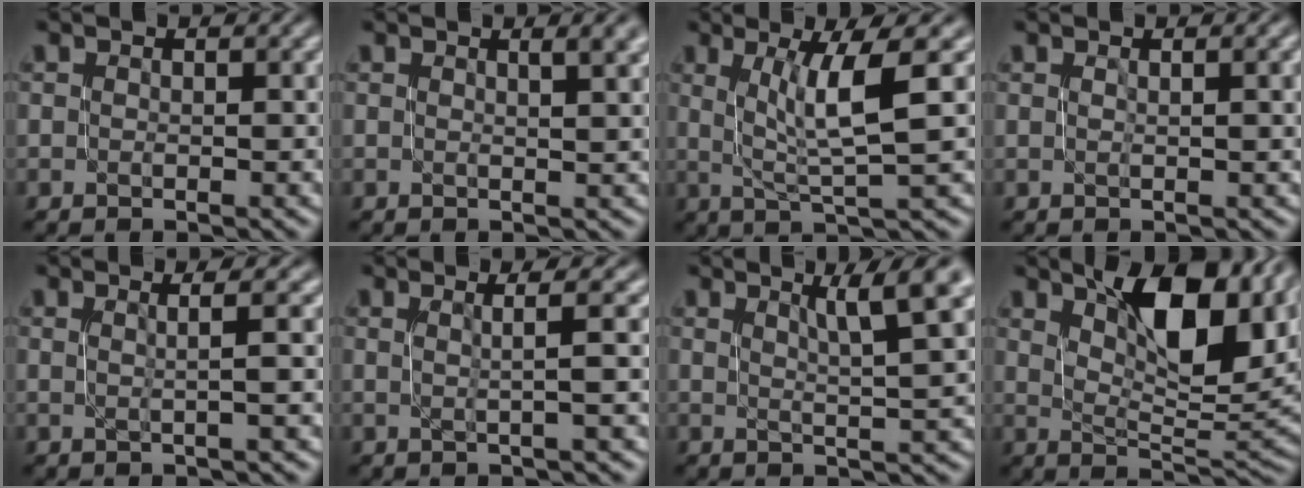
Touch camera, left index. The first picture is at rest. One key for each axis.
{"total": 3.5, "fx": 1.3, "fy": 1.4, "fz": 2.9, "tx": -0.014, "ty": 0.011, "tz": 0.009}
{"total": 5.3, "fx": 1.5, "fy": 0.9, "fz": 5.0, "tx": -0.084, "ty": 0.003, "tz": 0.028}
{"total": 2.4, "fx": 0.5, "fy": 0.8, "fz": 2.2, "tx": -0.020, "ty": 0.006, "tz": 0.003}
{"total": 2.2, "fx": 0.4, "fy": 0.4, "fz": 2.1, "tx": -0.033, "ty": 0.007, "tz": 0.002}
{"total": 2.5, "fx": 0.6, "fy": 0.3, "fz": 2.5, "tx": -0.039, "ty": 0.010, "tz": 0.006}
{"total": 5.7, "fx": 2.6, "fy": 0.9, "fz": 5.0, "tx": -0.058, "ty": 0.009, "tz": 0.042}
{"total": 11.9, "fx": 5.6, "fy": 4.6, "fz": 9.5, "tx": -0.135, "ty": 0.015, "tz": 0.095}